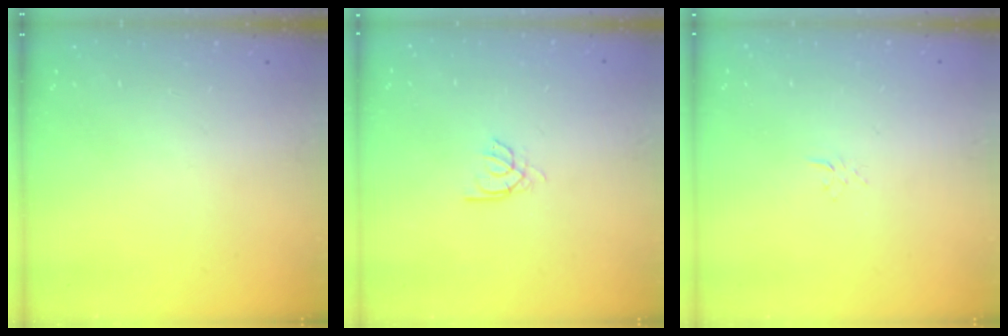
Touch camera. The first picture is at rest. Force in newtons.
{"total": 2.2, "press": 2.1, "slide": 0.4}
{"total": 2.9, "press": 2.9, "slide": 0.3}